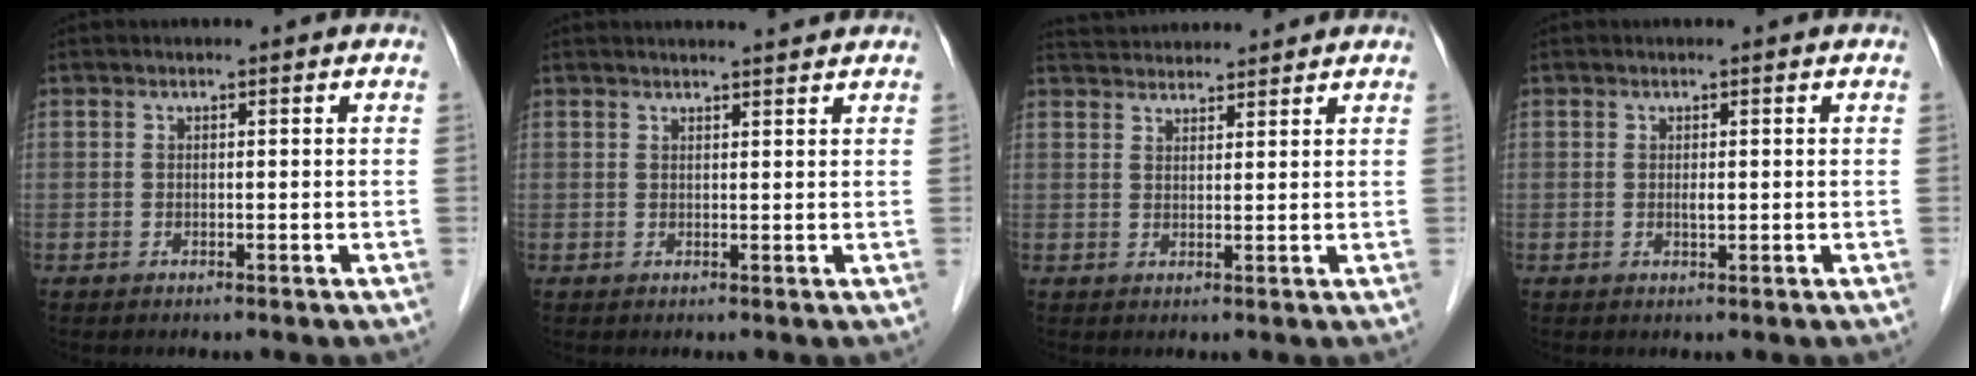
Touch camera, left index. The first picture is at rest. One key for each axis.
{"total": 4.9, "fx": 4.7, "fy": -0.1, "fz": 1.3, "tx": -0.018, "ty": 0.015, "tz": 0.053}
{"total": 7.8, "fx": 7.6, "fy": 0.9, "fz": 1.6, "tx": -0.032, "ty": 0.037, "tz": 0.117}
{"total": 0.9, "fx": 0.1, "fy": 0.3, "fz": 0.8, "tx": -0.016, "ty": -0.002, "tz": 0.003}